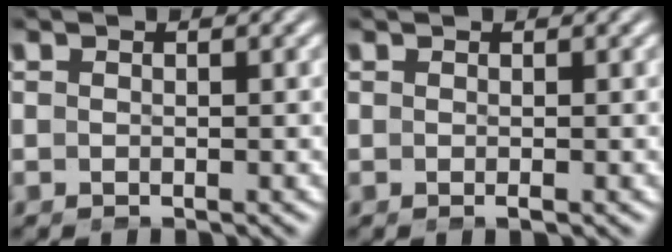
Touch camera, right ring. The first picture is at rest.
{"total": 0.6, "force": [0.1, -0.5, 0.2], "torque": [0.005, 0.004, 0.000]}